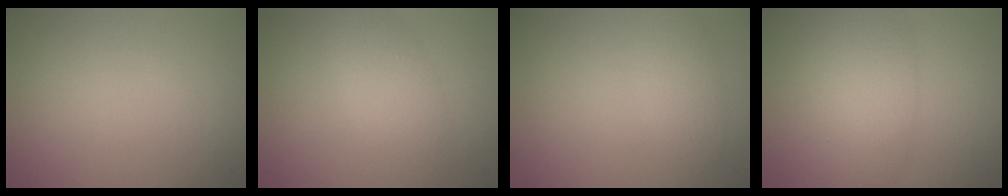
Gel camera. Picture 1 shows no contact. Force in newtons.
{"total": 2.9, "press": 2.9, "slide": 0.1}
{"total": 1.9, "press": 1.9, "slide": 0.1}
{"total": 5.6, "press": 5.6, "slide": 0.2}